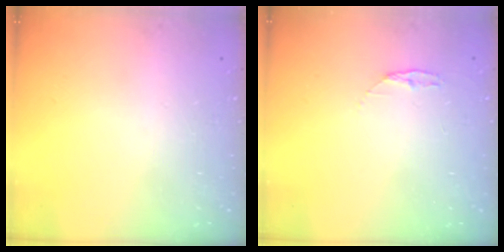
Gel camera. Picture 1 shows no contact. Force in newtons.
{"total": 3.8, "press": 3.7, "slide": 0.4}